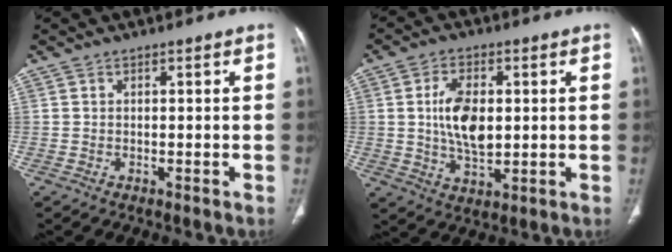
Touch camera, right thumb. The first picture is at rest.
{"total": 9.7, "force": [1.0, 5.3, 8.1], "torque": [-0.144, -0.007, 0.024]}